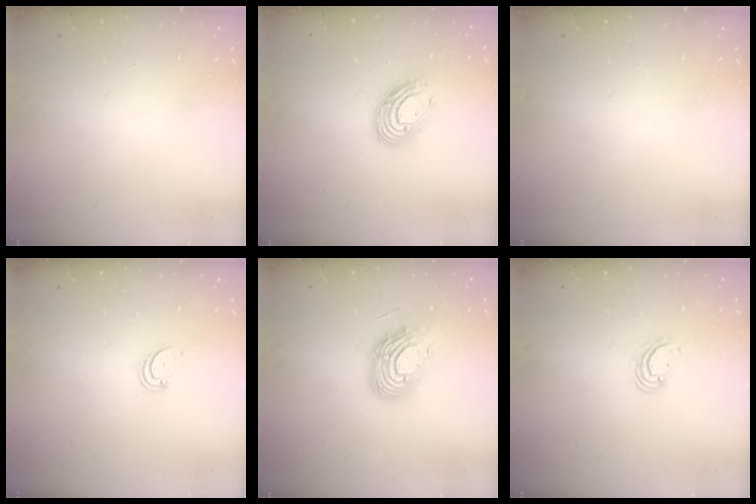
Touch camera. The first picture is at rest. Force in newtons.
{"total": 11.6, "press": 11.5, "slide": 1.1}
{"total": 0.0}
{"total": 2.4, "press": 2.3, "slide": 0.5}
{"total": 15.0, "press": 15.0, "slide": 1.2}
{"total": 3.0, "press": 3.0, "slide": 0.3}